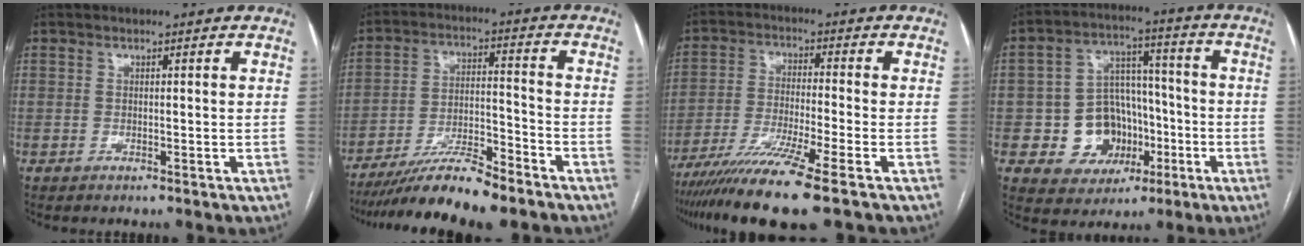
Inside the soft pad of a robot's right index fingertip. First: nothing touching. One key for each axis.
{"total": 11.2, "fx": -9.4, "fy": 0.8, "fz": 6.1, "tx": -0.101, "ty": -0.008, "tz": -0.165}
{"total": 11.9, "fx": -8.5, "fy": -1.4, "fz": 8.2, "tx": -0.149, "ty": -0.034, "tz": -0.145}
{"total": 11.0, "fx": -2.9, "fy": 9.4, "fz": 5.0, "tx": -0.079, "ty": 0.031, "tz": -0.031}